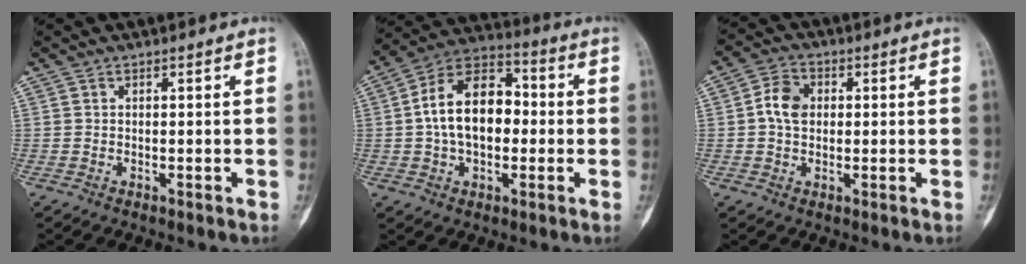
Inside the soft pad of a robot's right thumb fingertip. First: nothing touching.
{"total": 15.4, "force": [0.3, 9.8, 11.9], "torque": [-0.183, 0.036, -0.004]}
{"total": 5.9, "force": [0.5, 4.5, 3.8], "torque": [-0.060, 0.011, 0.003]}